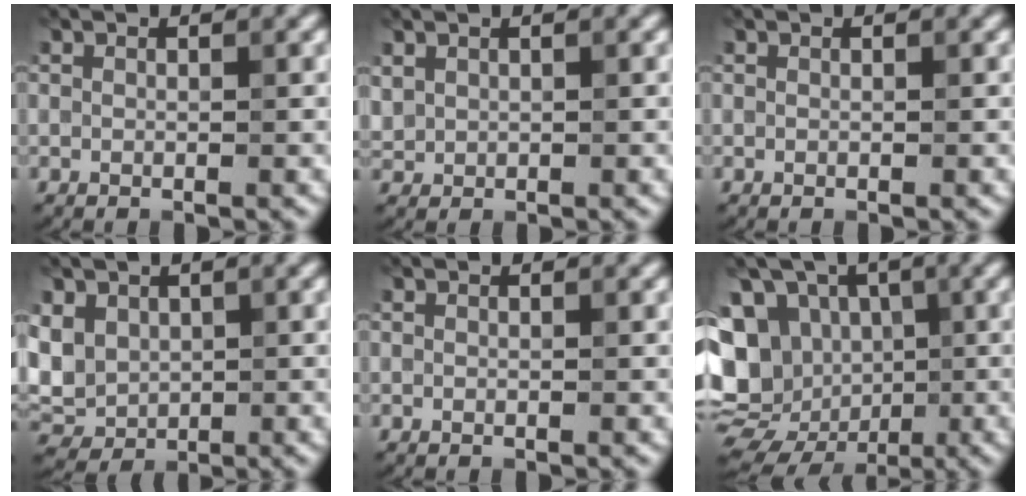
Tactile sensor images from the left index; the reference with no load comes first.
{"total": 0.9, "force": [0.6, 0.6, 0.1], "torque": [-0.004, 0.000, 0.016]}
{"total": 0.0}
{"total": 4.1, "force": [0.8, 3.5, 2.1], "torque": [-0.052, -0.002, 0.014]}
{"total": 0.0}
{"total": 17.1, "force": [-2.7, 14.6, 8.5], "torque": [-0.188, -0.010, -0.051]}